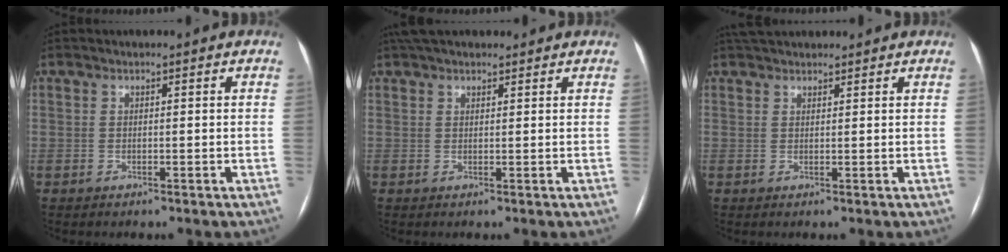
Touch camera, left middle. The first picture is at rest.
{"total": 6.5, "force": [5.5, 2.1, 2.8], "torque": [-0.038, 0.041, 0.091]}
{"total": 5.6, "force": [5.1, 1.5, 1.9], "torque": [-0.026, 0.041, 0.081]}